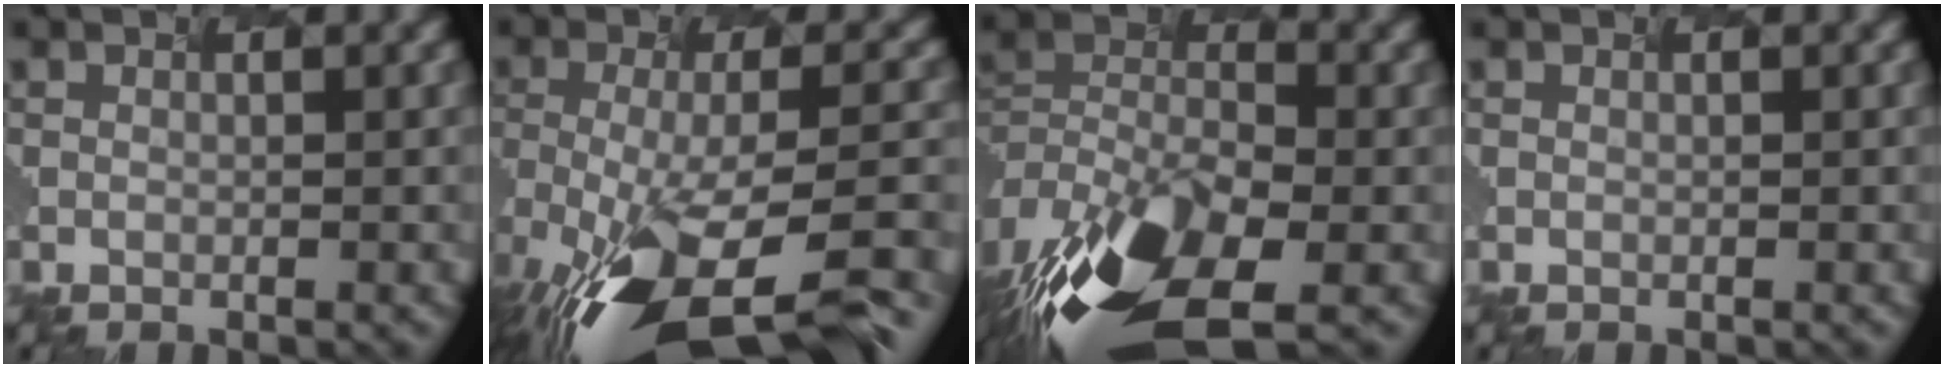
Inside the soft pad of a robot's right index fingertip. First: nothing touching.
{"total": 13.6, "force": [-8.4, 3.5, 10.0], "torque": [-0.220, -0.018, -0.105]}
{"total": 14.4, "force": [-10.2, 6.6, 7.8], "torque": [-0.205, -0.035, -0.132]}
{"total": 0.0}